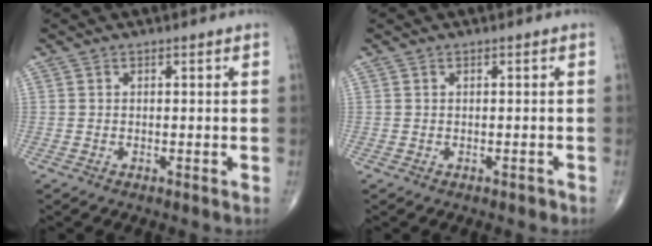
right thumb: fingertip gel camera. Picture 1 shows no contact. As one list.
[{"total": 0.7, "force": [-0.5, 0.4, 0.2], "torque": [0.002, 0.001, -0.009]}]